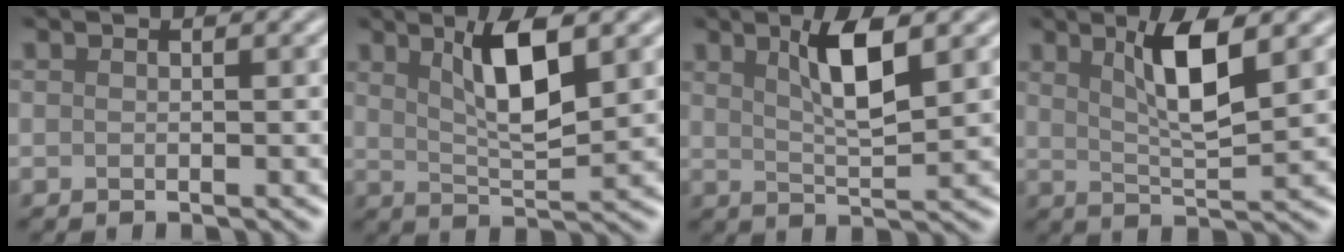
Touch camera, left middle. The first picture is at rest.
{"total": 5.3, "force": [1.9, 1.3, 4.7], "torque": [-0.084, -0.006, 0.040]}
{"total": 4.4, "force": [1.6, 0.9, 4.0], "torque": [-0.073, -0.004, 0.035]}
{"total": 4.9, "force": [1.7, 0.9, 4.5], "torque": [-0.081, -0.006, 0.038]}